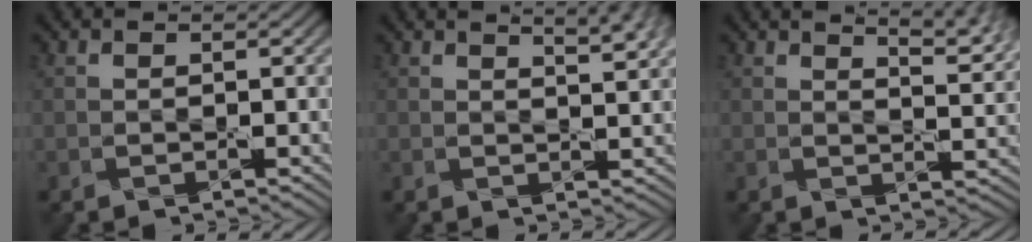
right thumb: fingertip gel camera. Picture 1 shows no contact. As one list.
[{"total": 5.6, "force": [3.5, 1.6, 4.0], "torque": [-0.043, 0.013, 0.032]}, {"total": 6.2, "force": [4.6, 1.4, 3.8], "torque": [-0.049, 0.003, 0.057]}]